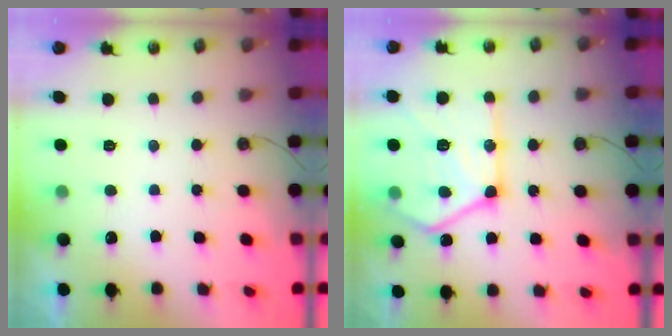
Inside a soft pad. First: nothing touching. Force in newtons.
{"total": 23.1, "press": 23.1, "slide": 2.0}